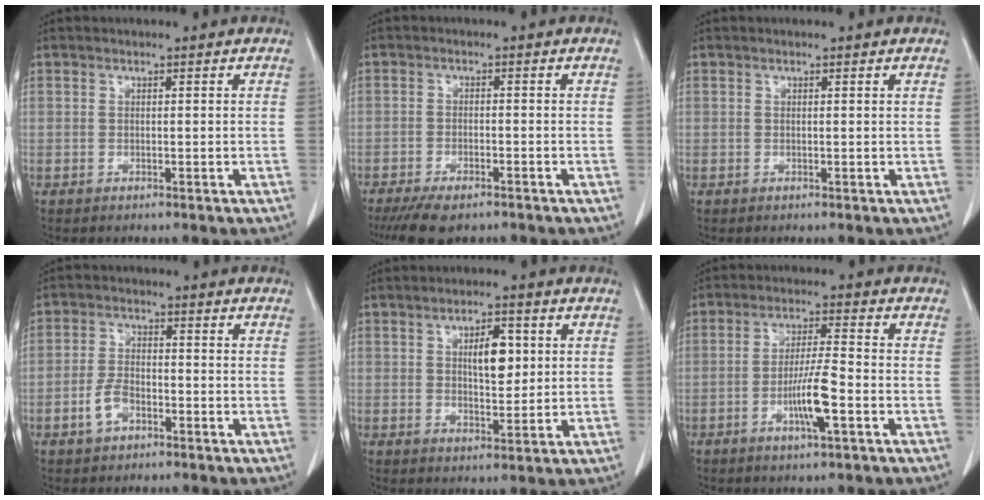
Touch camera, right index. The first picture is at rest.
{"total": 6.6, "force": [-5.1, 2.1, 3.6], "torque": [-0.055, -0.010, -0.080]}
{"total": 0.0}
{"total": 4.3, "force": [-2.2, 2.3, 2.9], "torque": [-0.062, 0.005, -0.040]}
{"total": 5.7, "force": [1.4, 2.2, 5.0], "torque": [-0.080, 0.002, 0.025]}
{"total": 7.0, "force": [-2.5, 0.3, 6.5], "torque": [-0.124, -0.003, -0.045]}